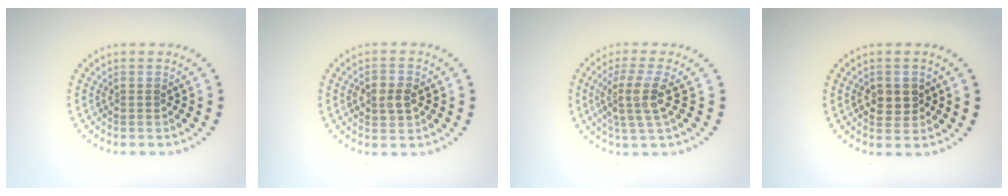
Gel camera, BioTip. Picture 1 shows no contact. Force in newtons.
{"total": 2.4, "press": 2.4, "slide": 0.2}
{"total": 3.7, "press": 2.8, "slide": 2.4}
{"total": 2.4, "press": 2.4, "slide": 0.3}